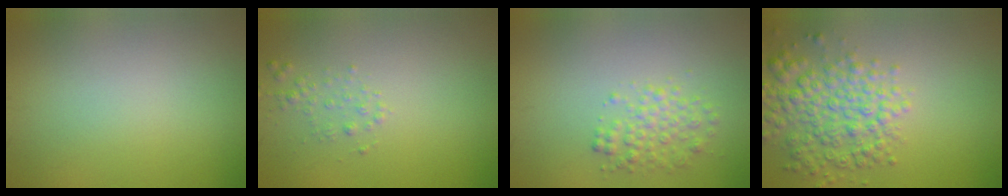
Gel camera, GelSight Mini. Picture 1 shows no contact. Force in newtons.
{"total": 1.0, "press": 1.0, "slide": 0.0}
{"total": 2.4, "press": 2.4, "slide": 0.1}
{"total": 5.2, "press": 5.2, "slide": 0.1}